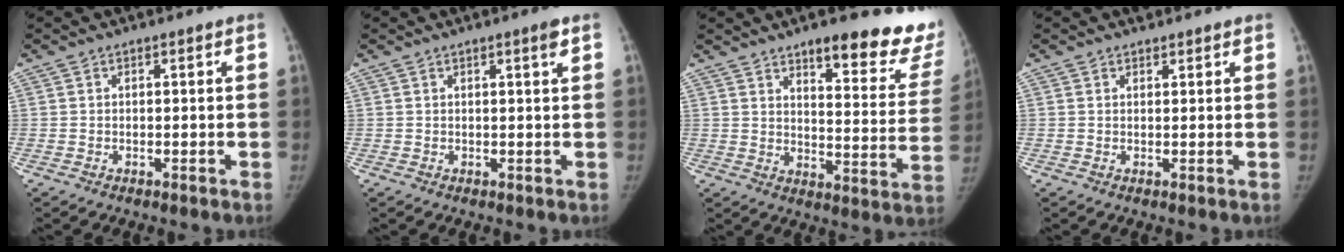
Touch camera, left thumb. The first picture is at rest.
{"total": 1.3, "force": [0.8, -0.1, 1.1], "torque": [-0.016, -0.004, 0.011]}
{"total": 19.8, "force": [15.4, 5.7, 10.9], "torque": [-0.090, -0.097, 0.185]}
{"total": 1.0, "force": [0.8, 0.6, -0.1], "torque": [0.010, -0.006, 0.008]}